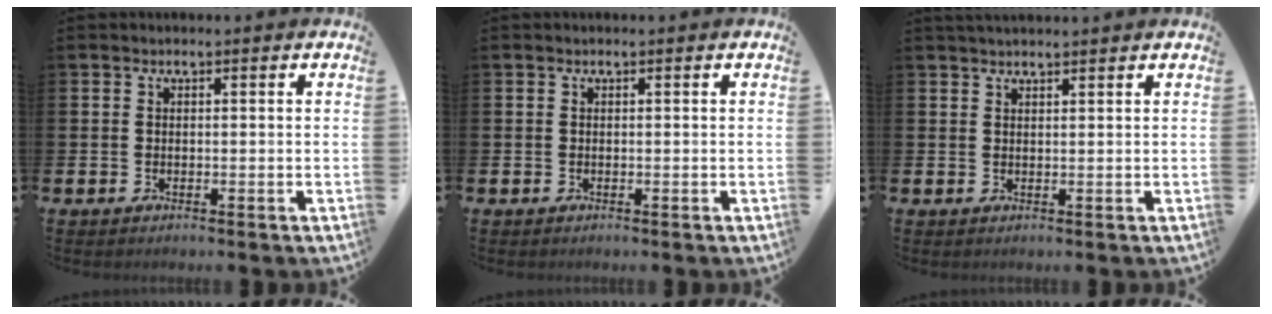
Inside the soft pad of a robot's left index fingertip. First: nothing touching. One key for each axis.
{"total": 0.0}
{"total": 1.6, "fx": 1.6, "fy": 0.1, "fz": 0.2, "tx": -0.005, "ty": -0.003, "tz": 0.029}